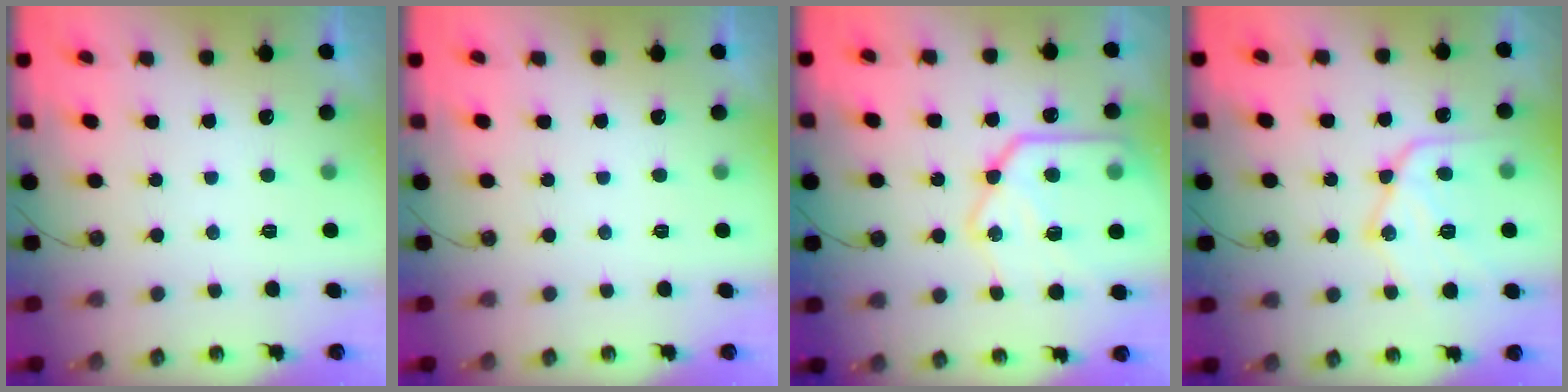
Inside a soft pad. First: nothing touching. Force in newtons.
{"total": 0.0}
{"total": 21.6, "press": 21.5, "slide": 2.0}
{"total": 17.0, "press": 17.0, "slide": 1.3}